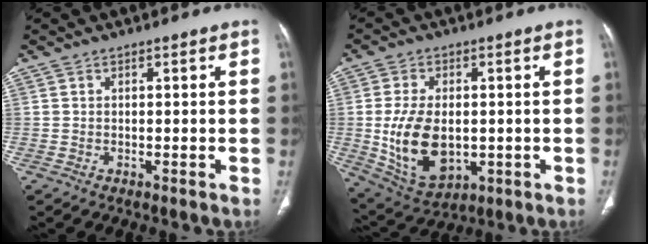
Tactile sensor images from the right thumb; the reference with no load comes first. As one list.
[{"total": 13.8, "force": [-1.1, 8.5, 10.7], "torque": [-0.186, -0.008, 0.004]}]